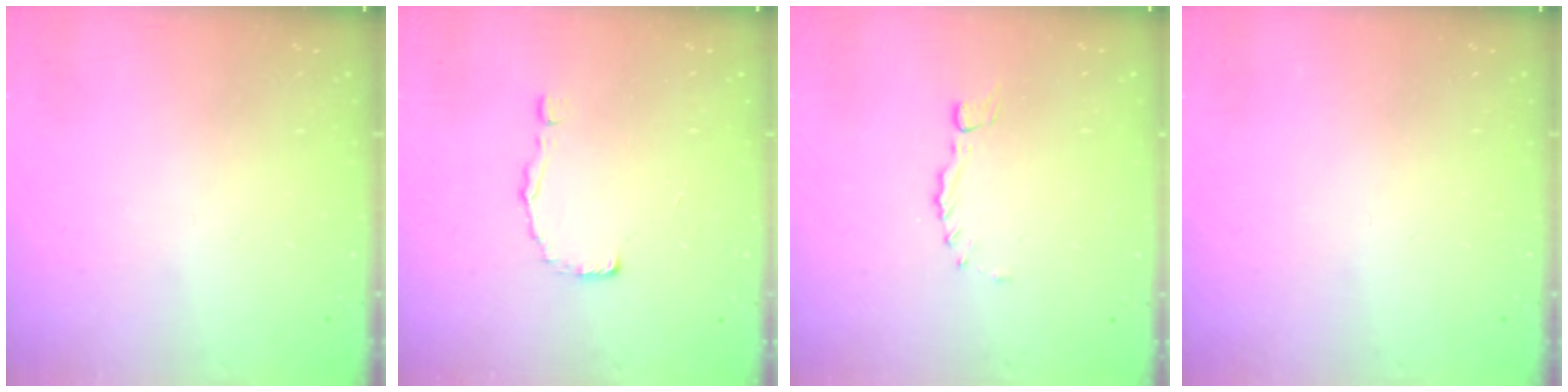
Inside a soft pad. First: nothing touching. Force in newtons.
{"total": 2.0, "press": 2.0, "slide": 0.1}
{"total": 0.0}
{"total": 0.0}